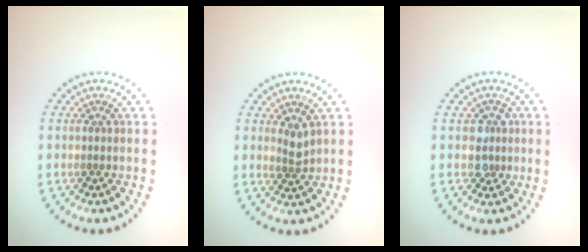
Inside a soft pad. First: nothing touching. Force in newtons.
{"total": 1.4, "press": 1.1, "slide": 0.8}
{"total": 1.7, "press": 1.5, "slide": 0.9}